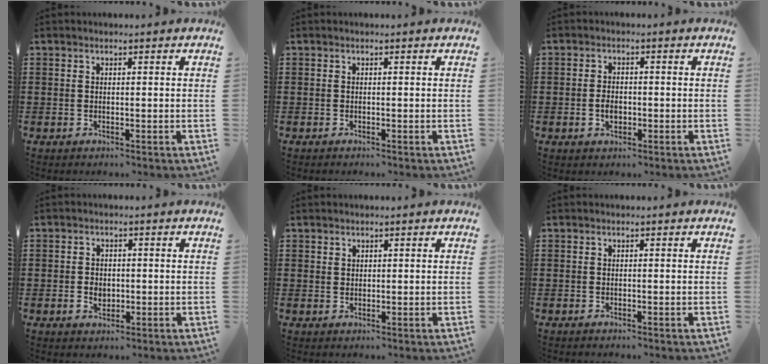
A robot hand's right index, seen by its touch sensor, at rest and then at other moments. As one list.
[{"total": 0.0}, {"total": 2.4, "force": [-0.6, 1.3, 1.9], "torque": [-0.037, -0.002, -0.009]}, {"total": 2.4, "force": [-0.4, 1.7, 1.6], "torque": [-0.034, 0.000, -0.008]}, {"total": 1.0, "force": [0.8, 0.7, 0.1], "torque": [-0.003, 0.001, 0.016]}, {"total": 0.0}]